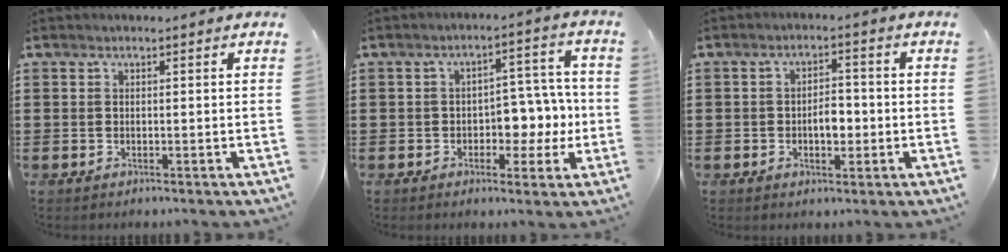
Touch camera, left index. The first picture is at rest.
{"total": 5.7, "force": [-1.1, 4.1, 3.8], "torque": [-0.063, 0.007, -0.026]}
{"total": 3.8, "force": [-0.7, 2.0, 3.2], "torque": [-0.046, -0.001, -0.021]}